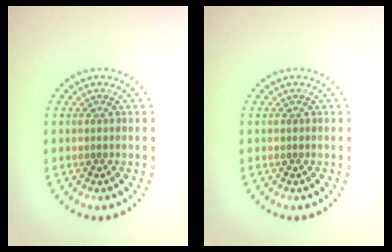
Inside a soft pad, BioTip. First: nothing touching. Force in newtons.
{"total": 0.0}